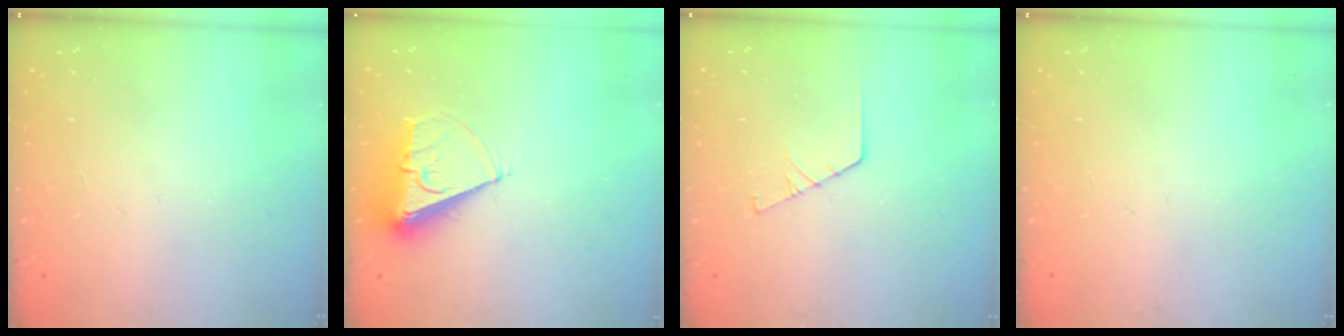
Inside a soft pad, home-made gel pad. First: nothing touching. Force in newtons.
{"total": 7.6, "press": 7.5, "slide": 0.5}
{"total": 2.2, "press": 2.2, "slide": 0.0}
{"total": 0.0}